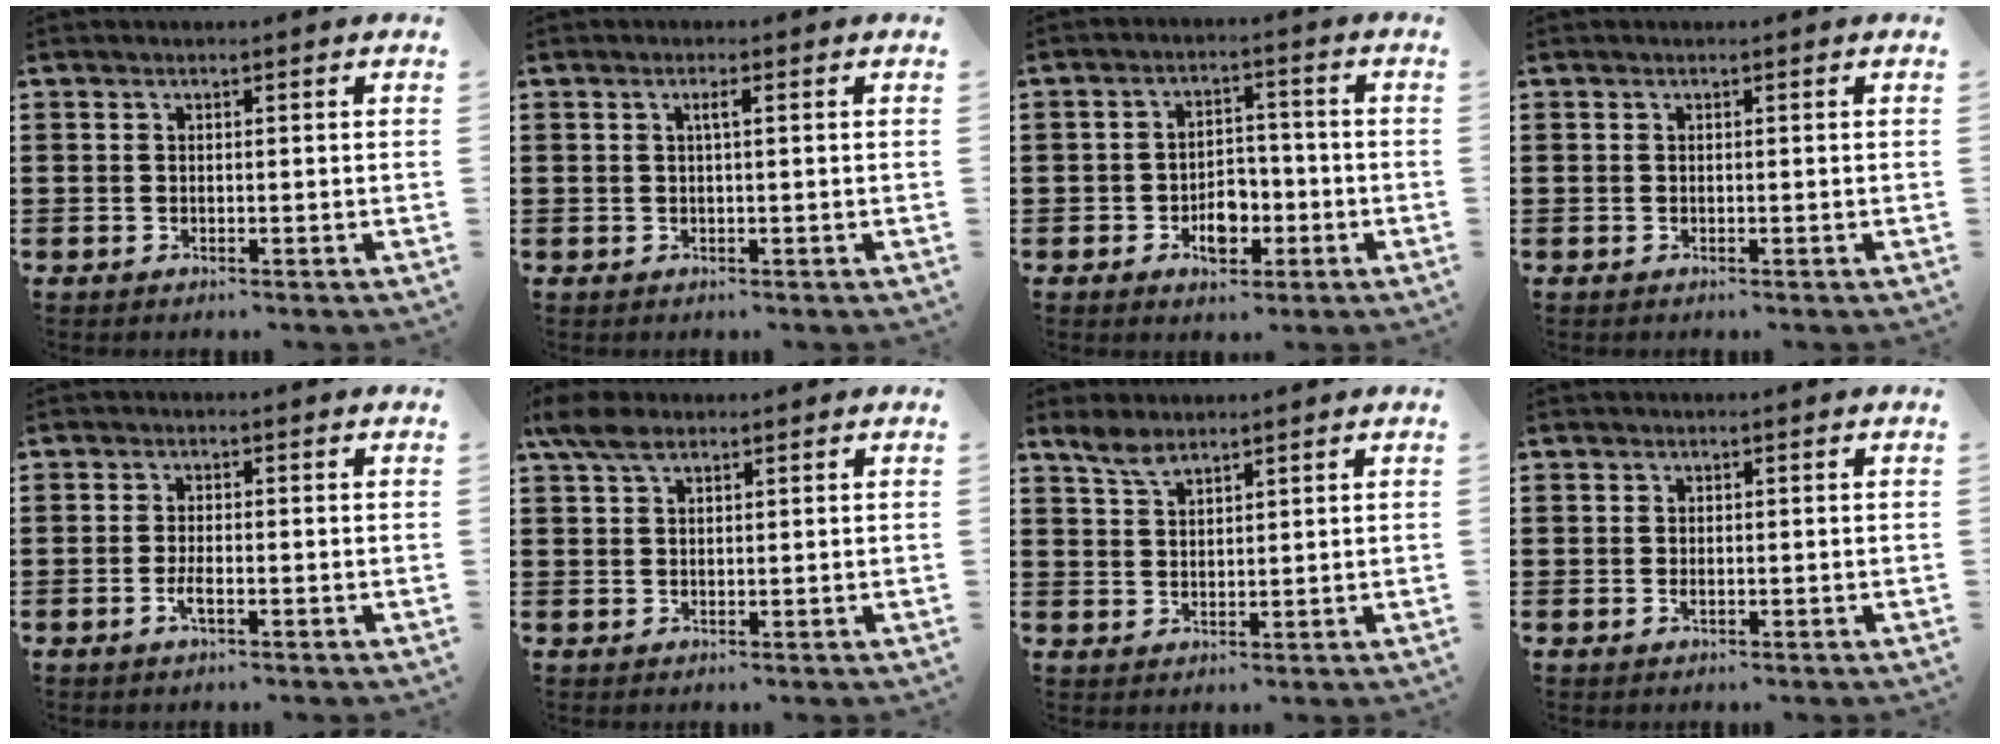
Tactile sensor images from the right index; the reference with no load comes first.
{"total": 1.3, "force": [0.2, 0.0, 1.2], "torque": [-0.023, 0.001, 0.002]}
{"total": 4.9, "force": [-2.1, 3.0, 3.3], "torque": [-0.051, 0.003, -0.036]}
{"total": 0.0}
{"total": 2.1, "force": [-0.8, 0.4, 1.9], "torque": [-0.043, -0.006, -0.016]}
{"total": 4.4, "force": [2.8, 2.1, 2.8], "torque": [-0.071, 0.005, 0.049]}
{"total": 3.4, "force": [2.7, 1.3, 1.7], "torque": [-0.040, 0.003, 0.052]}
{"total": 0.5, "force": [-0.1, 0.4, 0.3], "torque": [-0.009, -0.003, -0.001]}